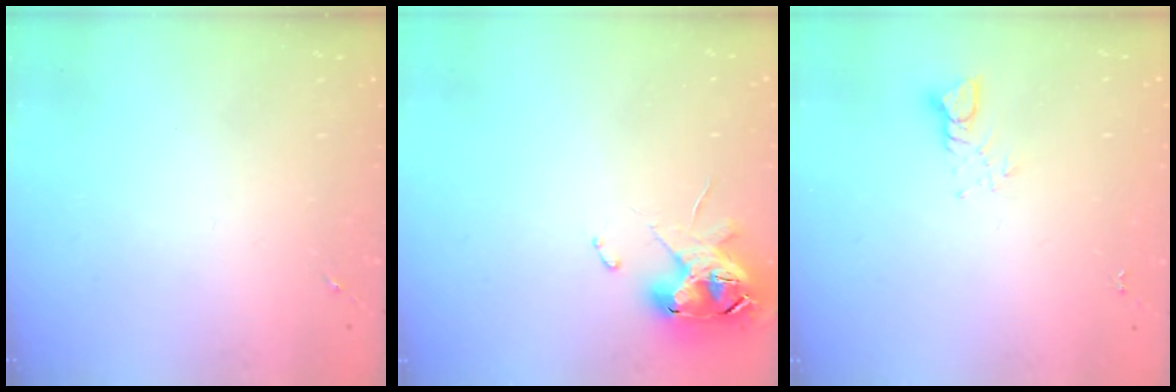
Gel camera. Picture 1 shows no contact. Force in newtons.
{"total": 11.5, "press": 11.4, "slide": 1.5}
{"total": 3.8, "press": 3.8, "slide": 0.3}